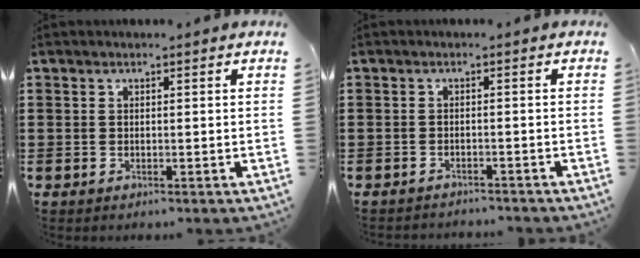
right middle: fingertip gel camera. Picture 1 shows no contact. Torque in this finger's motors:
{"motor_torque": [0.11, 0.11, -0.02, 0.04]}